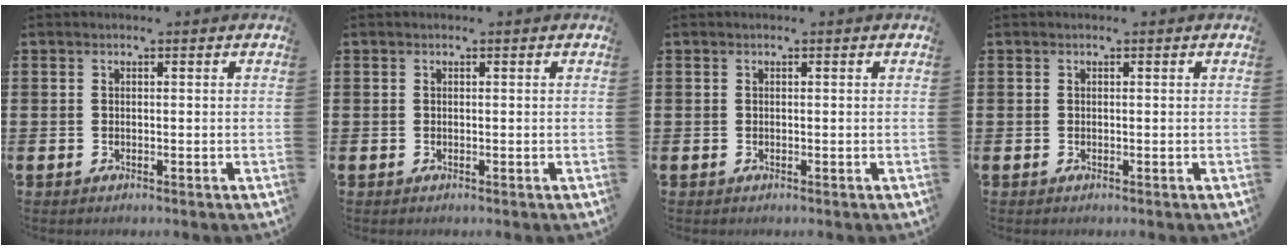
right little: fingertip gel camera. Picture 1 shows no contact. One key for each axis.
{"total": 0.0}
{"total": 0.0}
{"total": 0.0}